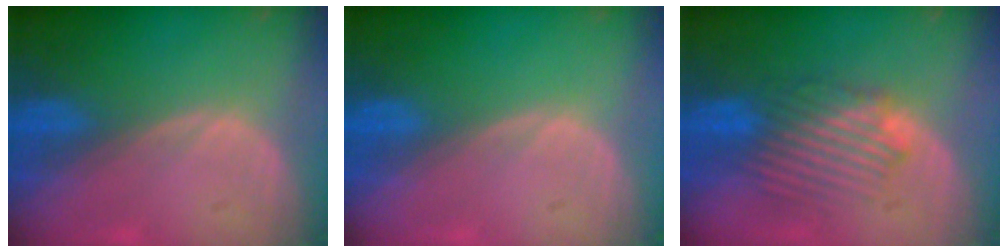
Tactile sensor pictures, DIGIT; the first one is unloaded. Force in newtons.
{"total": 0.0}
{"total": 6.6, "press": 6.4, "slide": 1.6}